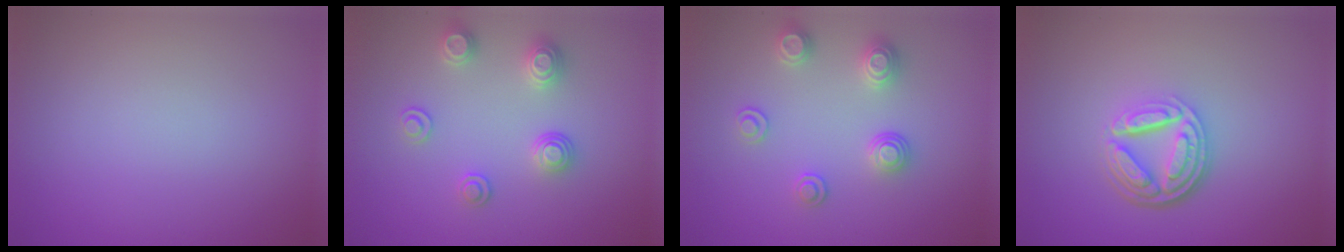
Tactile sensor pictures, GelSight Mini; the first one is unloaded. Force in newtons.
{"total": 2.7, "press": 2.6, "slide": 0.3}
{"total": 2.7, "press": 2.6, "slide": 0.3}
{"total": 5.2, "press": 3.6, "slide": 3.7}